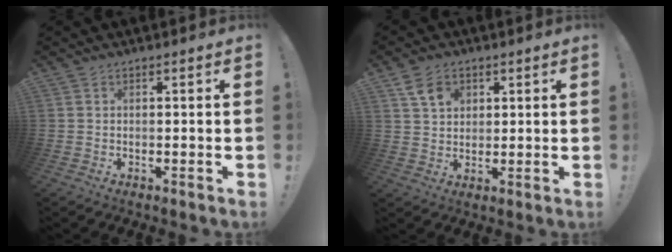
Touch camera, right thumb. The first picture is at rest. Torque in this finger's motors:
{"motor_torque": [1.54, 2.85, 0.42, 0.28, 0.18]}